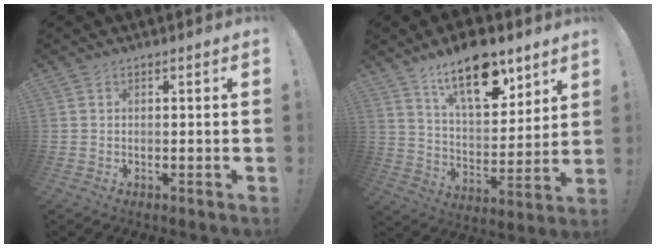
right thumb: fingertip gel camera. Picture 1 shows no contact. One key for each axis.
{"total": 17.7, "fx": 11.7, "fy": 8.1, "fz": 10.6, "tx": -0.158, "ty": -0.069, "tz": 0.202}